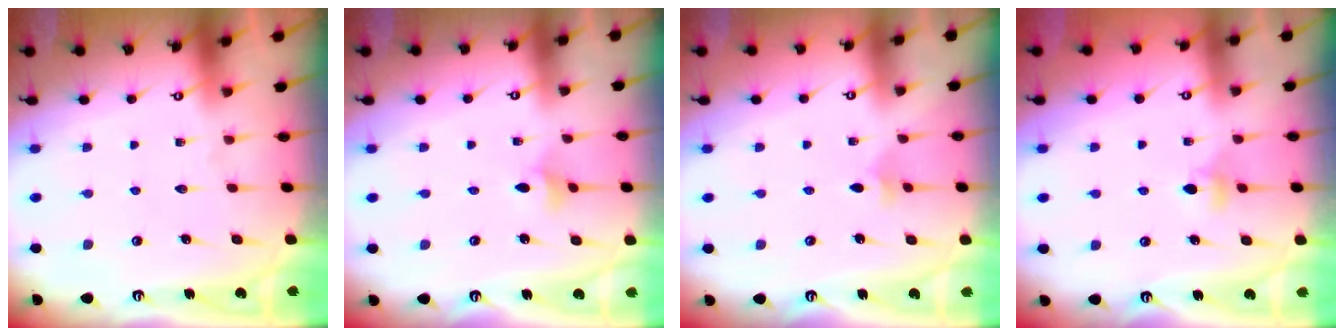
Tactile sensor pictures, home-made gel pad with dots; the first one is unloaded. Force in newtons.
{"total": 2.9, "press": 2.9, "slide": 0.5}
{"total": 2.4, "press": 2.3, "slide": 0.6}
{"total": 4.7, "press": 4.7, "slide": 0.6}